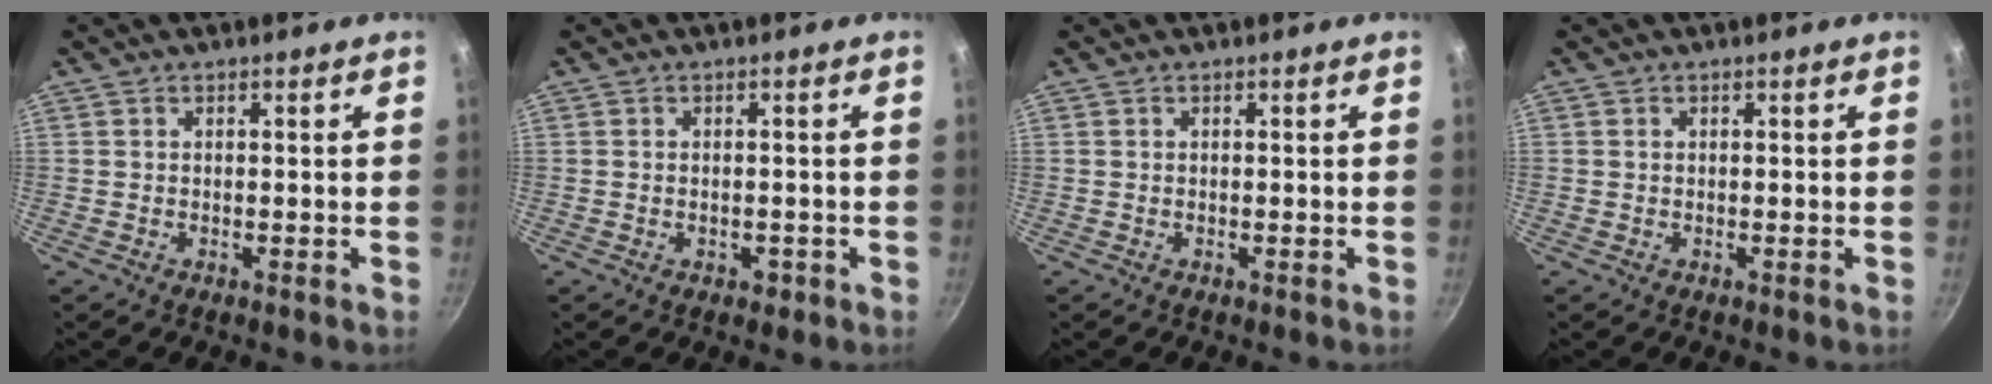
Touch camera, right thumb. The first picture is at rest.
{"total": 1.7, "force": [-0.7, 1.1, 1.1], "torque": [-0.014, 0.003, -0.006]}
{"total": 0.0}
{"total": 0.0}